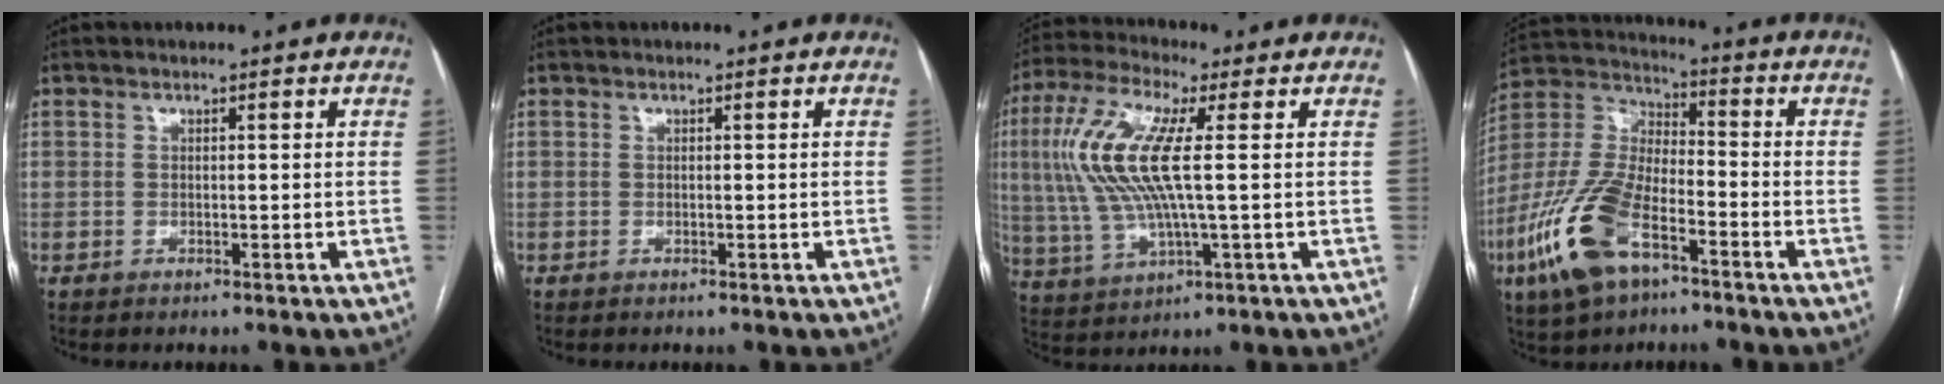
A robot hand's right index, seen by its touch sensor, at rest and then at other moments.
{"total": 0.0}
{"total": 12.9, "force": [1.8, 2.3, 12.6], "torque": [-0.293, 0.014, 0.031]}
{"total": 15.5, "force": [-7.9, 6.2, 11.8], "torque": [-0.269, -0.005, -0.149]}